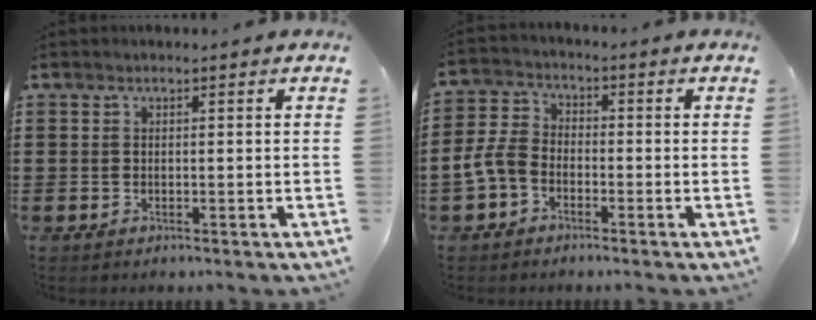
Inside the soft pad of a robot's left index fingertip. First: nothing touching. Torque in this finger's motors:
{"motor_torque": [0.31, 0.18, 0.22, 0.10]}